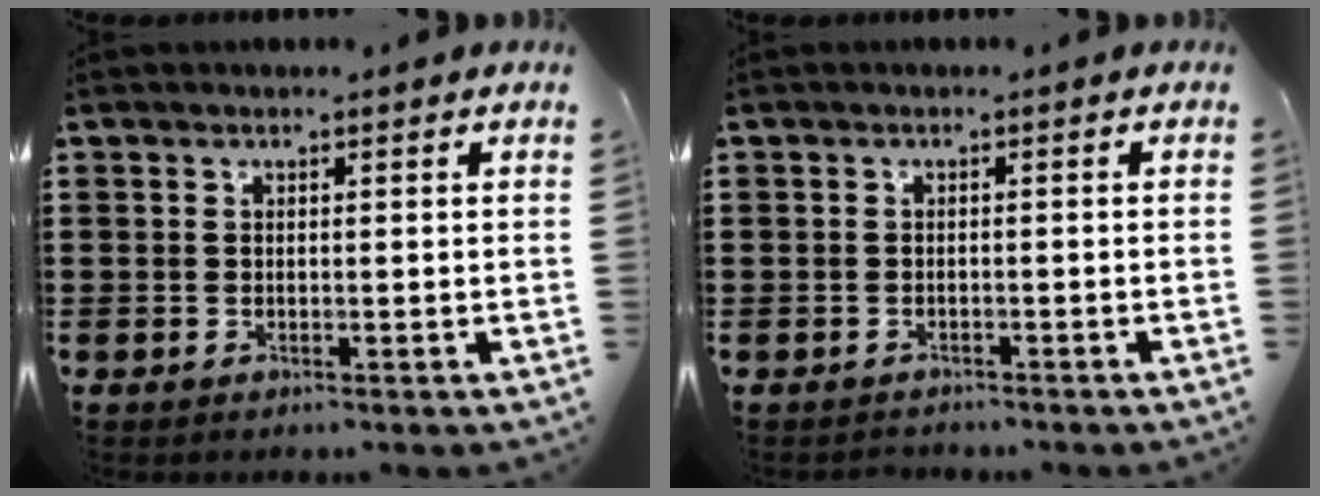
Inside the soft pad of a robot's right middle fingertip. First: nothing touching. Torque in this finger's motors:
{"motor_torque": [-1.49, 0.65, -0.95, -0.21]}